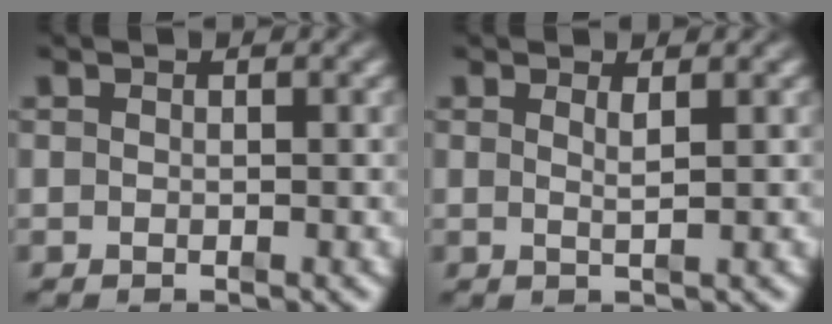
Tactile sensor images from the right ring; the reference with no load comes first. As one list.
[{"total": 1.3, "force": [0.6, -0.7, 0.9], "torque": [-0.017, -0.011, 0.015]}]